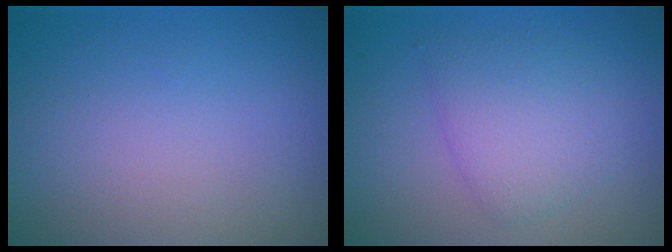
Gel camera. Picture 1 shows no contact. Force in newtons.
{"total": 3.2, "press": 3.2, "slide": 0.1}